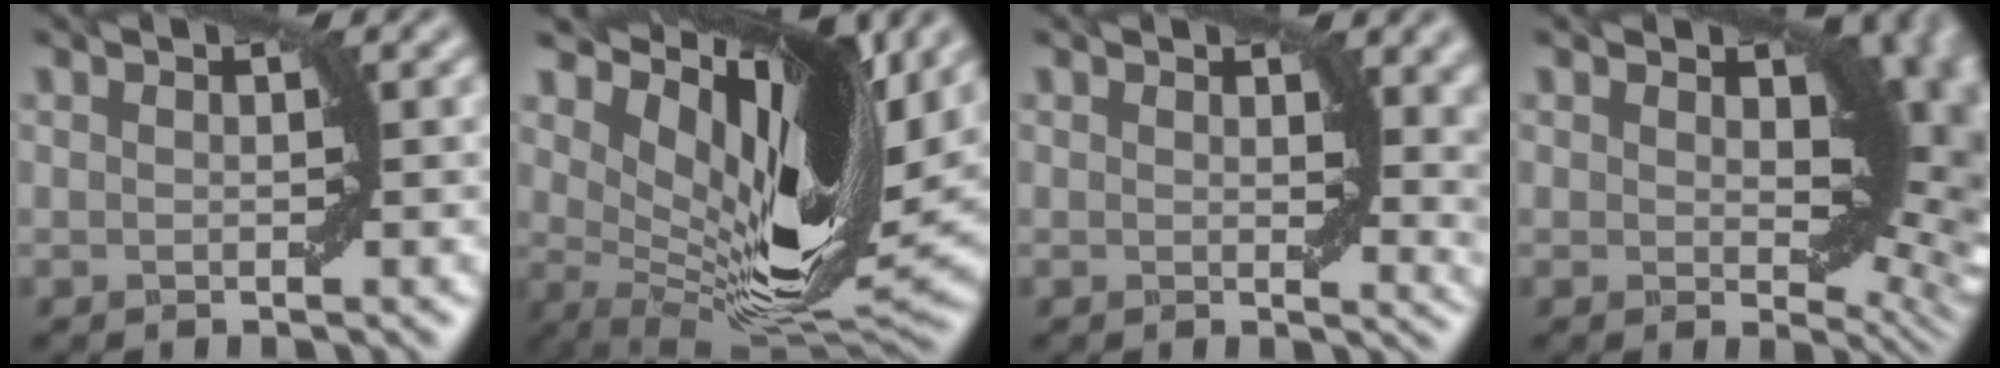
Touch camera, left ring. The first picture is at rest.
{"total": 16.1, "force": [5.1, 6.5, 13.8], "torque": [-0.218, -0.014, 0.098]}
{"total": 4.5, "force": [1.8, 2.3, 3.4], "torque": [-0.036, -0.012, 0.034]}
{"total": 11.4, "force": [2.5, 6.4, 9.1], "torque": [-0.116, -0.011, 0.044]}